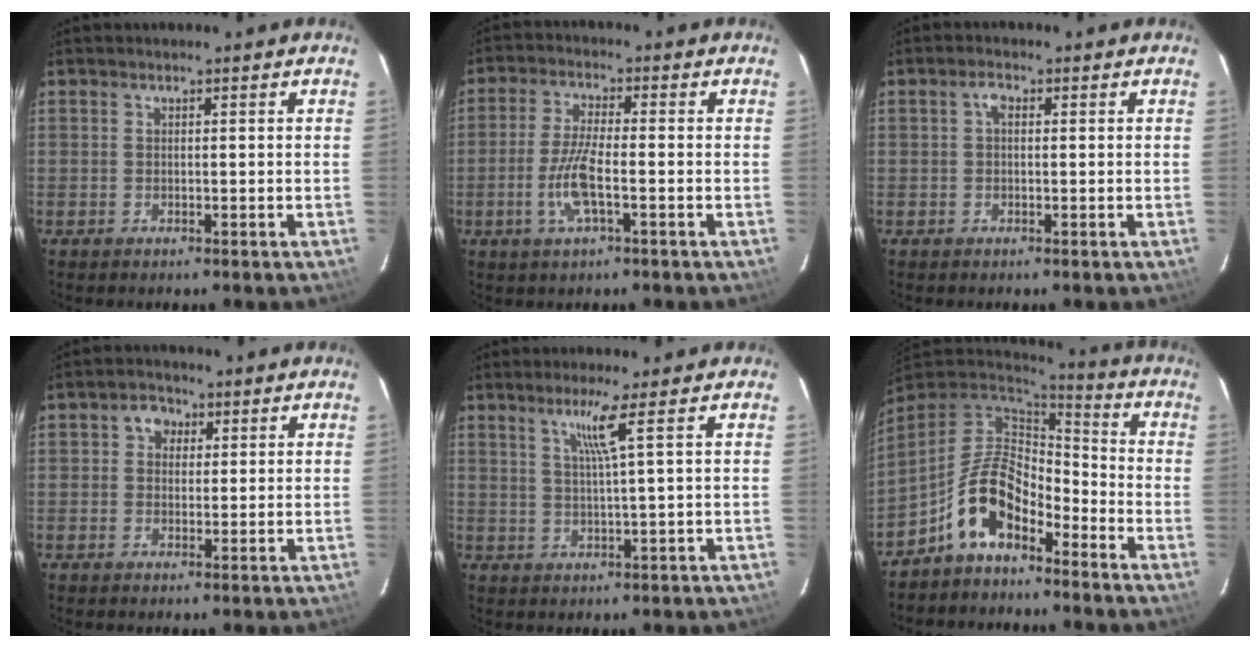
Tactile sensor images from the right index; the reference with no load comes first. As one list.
[{"total": 7.2, "force": [-2.3, 1.5, 6.7], "torque": [-0.141, -0.003, -0.047]}, {"total": 1.7, "force": [0.2, 1.0, 1.3], "torque": [-0.026, 0.009, 0.002]}, {"total": 3.4, "force": [0.9, 3.0, 1.2], "torque": [-0.017, 0.014, 0.013]}, {"total": 4.1, "force": [2.0, -1.4, 3.3], "torque": [-0.057, -0.008, 0.038]}, {"total": 12.1, "force": [-7.0, 6.0, 7.8], "torque": [-0.163, 0.018, -0.134]}]